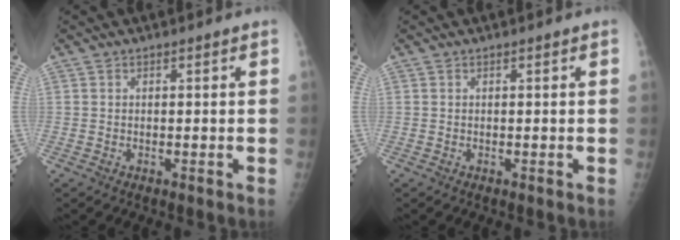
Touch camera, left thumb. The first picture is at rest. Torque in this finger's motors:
{"motor_torque": [0.00, 0.00, 0.00, 0.00, 0.00]}